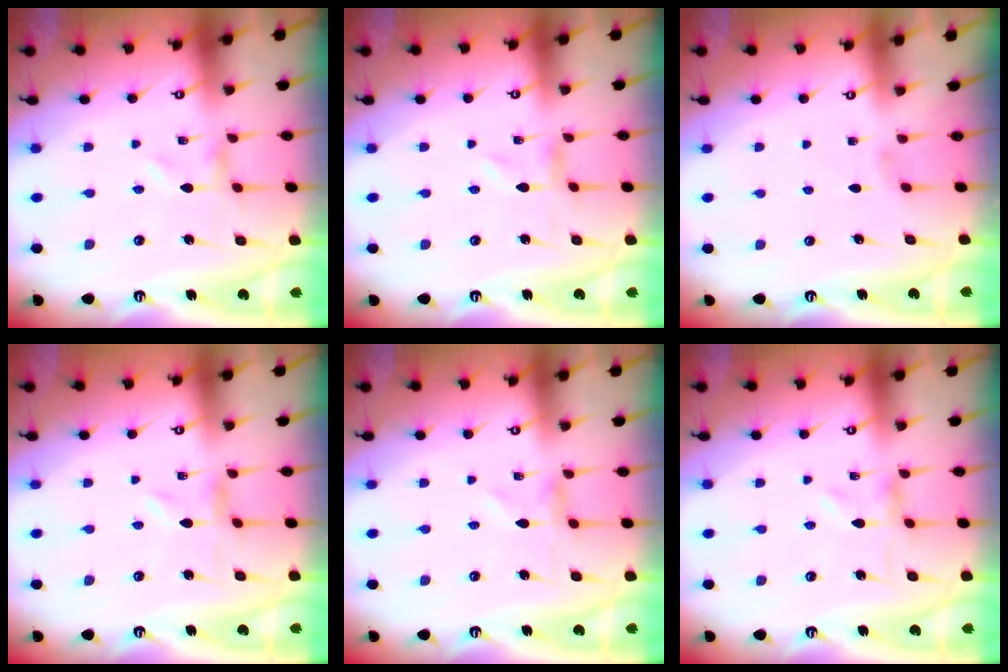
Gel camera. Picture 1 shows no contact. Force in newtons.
{"total": 0.0}
{"total": 1.0, "press": 0.9, "slide": 0.4}
{"total": 0.5, "press": 0.4, "slide": 0.3}
{"total": 0.0}
{"total": 0.7, "press": 0.7, "slide": 0.2}